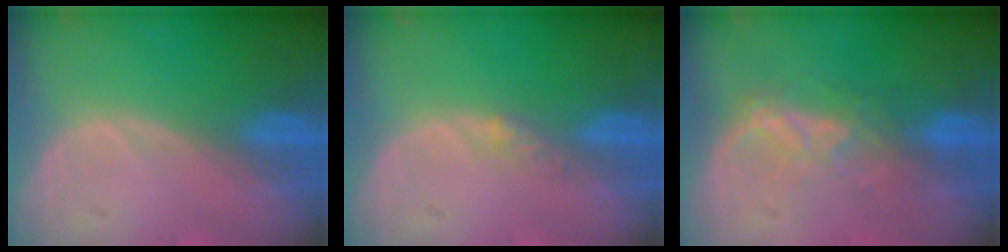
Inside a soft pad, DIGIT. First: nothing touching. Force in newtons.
{"total": 1.6, "press": 1.3, "slide": 0.9}
{"total": 4.1, "press": 4.1, "slide": 0.6}